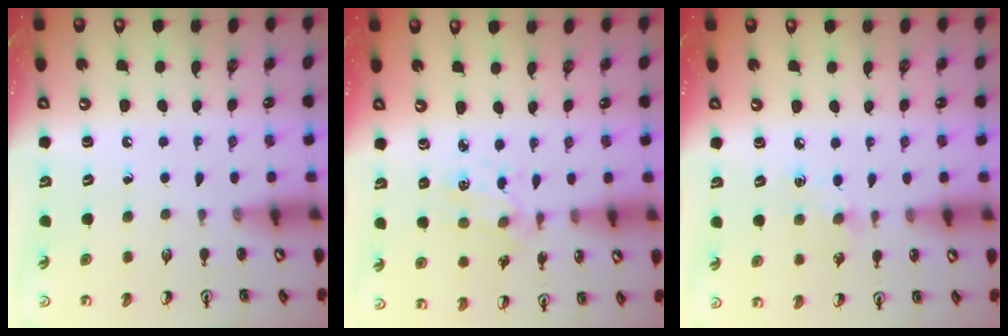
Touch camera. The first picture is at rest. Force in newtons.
{"total": 1.9, "press": 1.9, "slide": 0.3}
{"total": 6.9, "press": 6.9, "slide": 0.7}